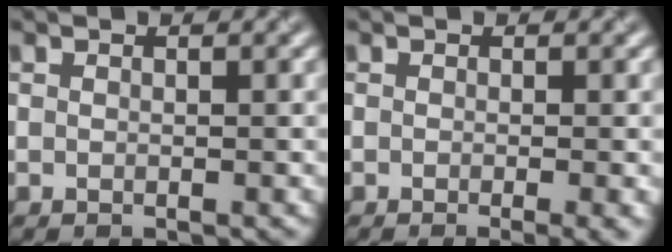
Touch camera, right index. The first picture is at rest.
{"total": 2.9, "force": [-1.2, 0.9, 2.5], "torque": [-0.032, -0.006, -0.008]}